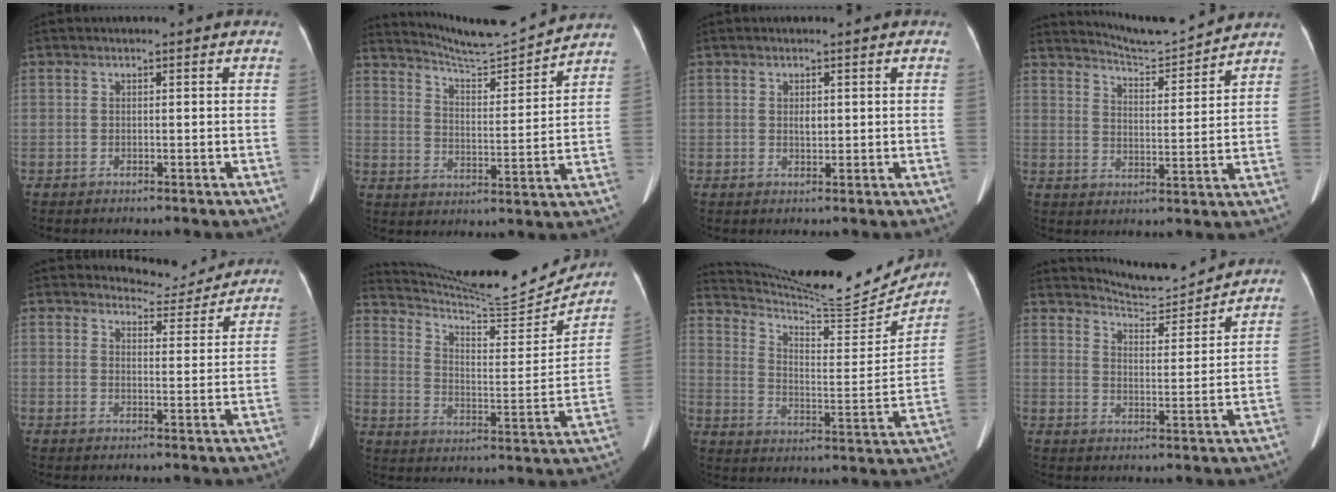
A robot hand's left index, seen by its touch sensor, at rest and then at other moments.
{"total": 11.9, "force": [11.7, -1.2, 2.2], "torque": [-0.047, -0.011, 0.183]}
{"total": 1.3, "force": [0.3, 0.7, 1.0], "torque": [-0.017, 0.001, 0.008]}
{"total": 8.3, "force": [8.2, -1.0, 0.6], "torque": [-0.026, -0.008, 0.136]}
{"total": 5.7, "force": [5.6, 0.7, -0.8], "torque": [0.004, -0.008, 0.072]}
{"total": 19.8, "force": [19.1, 0.9, 5.0], "torque": [-0.094, -0.043, 0.280]}
{"total": 20.4, "force": [19.7, 1.1, 5.4], "torque": [-0.101, -0.050, 0.285]}
{"total": 8.9, "force": [8.9, -0.3, 0.3], "torque": [-0.019, -0.004, 0.140]}